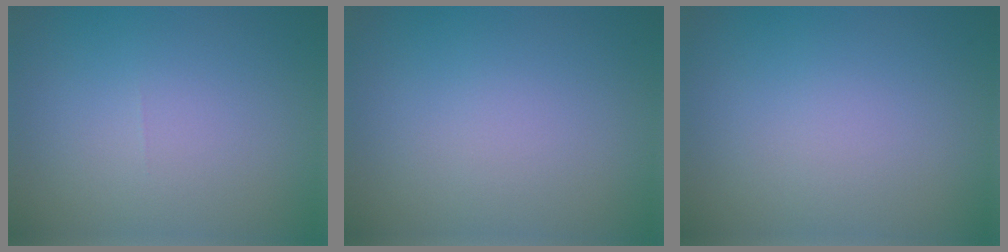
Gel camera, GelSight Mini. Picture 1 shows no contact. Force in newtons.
{"total": 0.0}
{"total": 0.0}